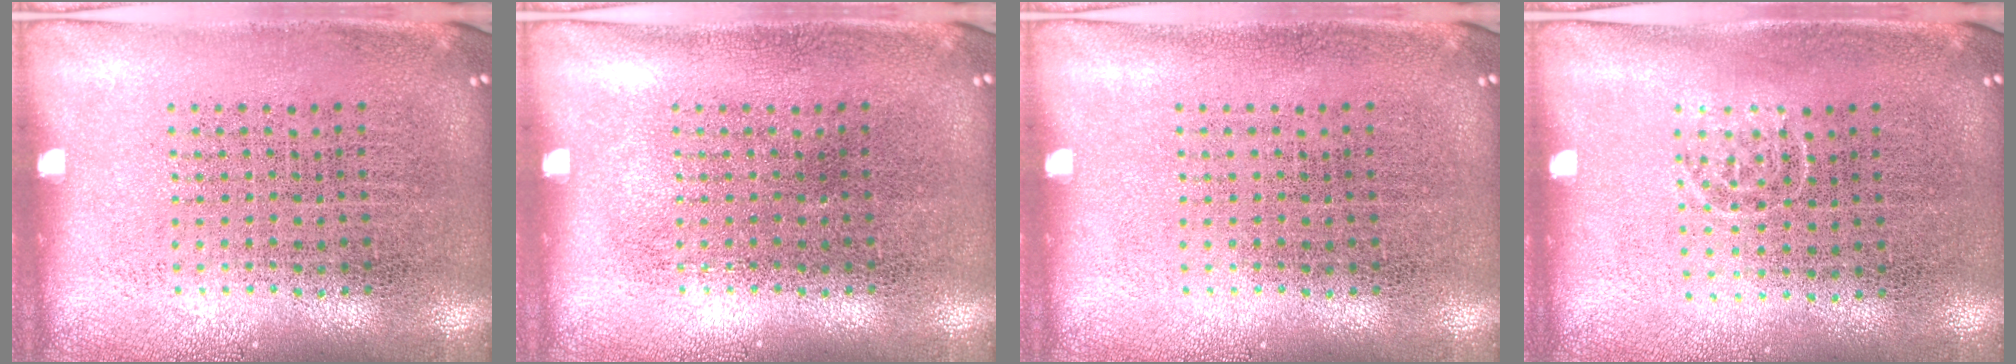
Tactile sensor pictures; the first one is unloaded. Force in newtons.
{"total": 0.0}
{"total": 0.0}
{"total": 0.7, "press": 0.5, "slide": 0.5}